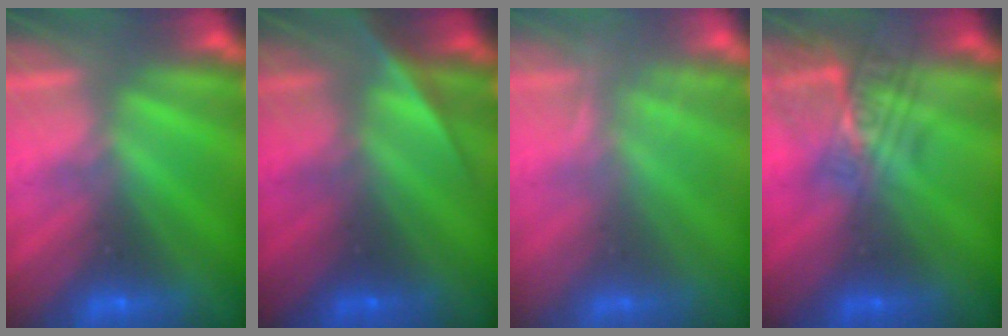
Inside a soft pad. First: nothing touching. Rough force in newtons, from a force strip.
{"total": 2.3}
{"total": 2.2}
{"total": 2.4}